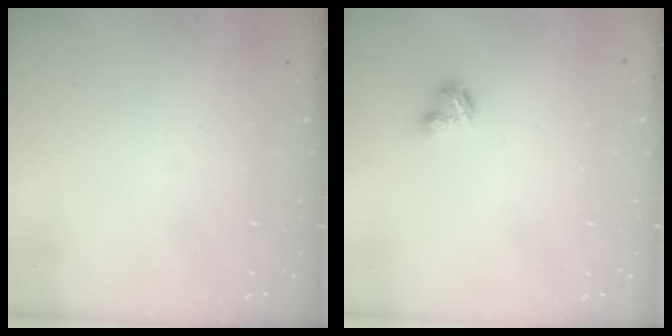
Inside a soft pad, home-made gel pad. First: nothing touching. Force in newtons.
{"total": 2.9, "press": 2.8, "slide": 0.5}